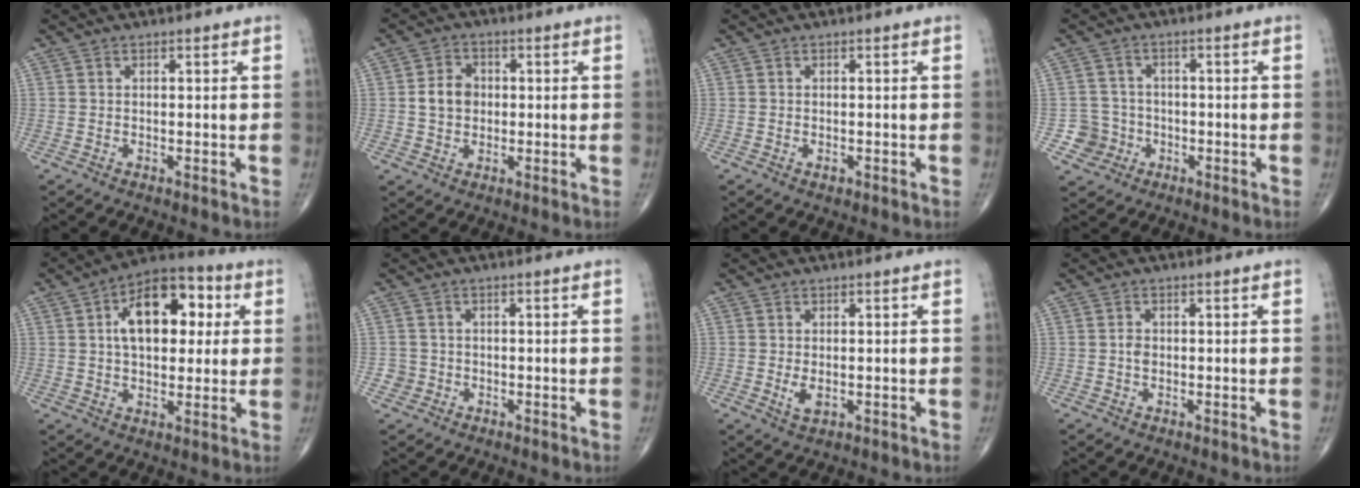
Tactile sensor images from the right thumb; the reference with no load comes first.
{"total": 5.3, "force": [0.1, 4.3, 3.1], "torque": [-0.042, 0.010, -0.001]}
{"total": 0.7, "force": [-0.3, 0.4, 0.5], "torque": [-0.007, -0.001, -0.004]}
{"total": 4.8, "force": [-1.6, 4.5, 0.0], "torque": [0.027, 0.012, -0.032]}
{"total": 15.8, "force": [3.7, 9.2, 12.4], "torque": [-0.159, 0.016, 0.051]}
{"total": 1.9, "force": [-0.6, 1.8, -0.1], "torque": [0.015, 0.008, -0.015]}
{"total": 2.4, "force": [-0.2, 1.3, 2.0], "torque": [-0.039, -0.007, 0.001]}
{"total": 1.5, "force": [-0.1, 1.1, 1.0], "torque": [-0.014, 0.002, -0.002]}